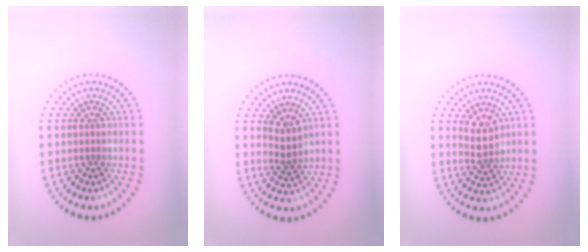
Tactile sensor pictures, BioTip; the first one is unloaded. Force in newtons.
{"total": 1.8, "press": 1.3, "slide": 1.3}
{"total": 2.4, "press": 2.2, "slide": 1.0}